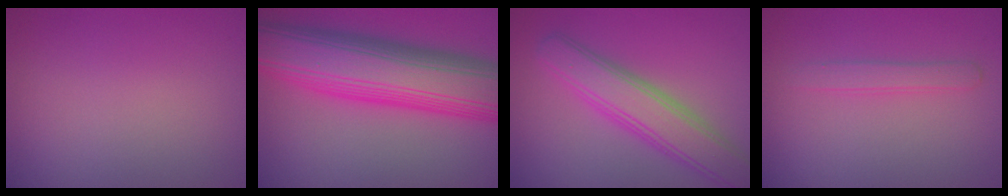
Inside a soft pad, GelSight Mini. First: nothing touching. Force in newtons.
{"total": 13.8, "press": 13.8, "slide": 0.1}
{"total": 5.6, "press": 5.6, "slide": 0.1}
{"total": 1.6, "press": 1.6, "slide": 0.1}